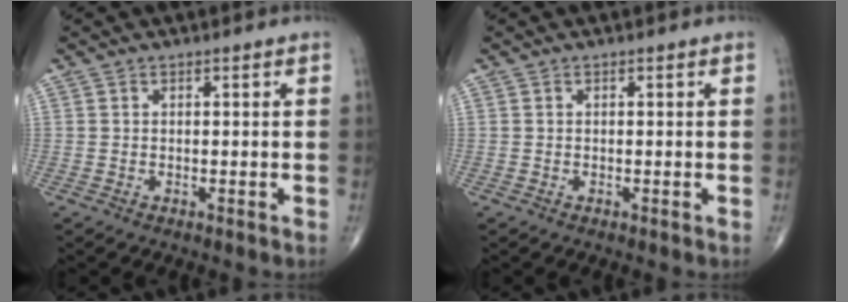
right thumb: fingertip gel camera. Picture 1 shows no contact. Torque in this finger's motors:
{"motor_torque": [-0.10, 0.11, 0.00, 0.00, 0.00]}